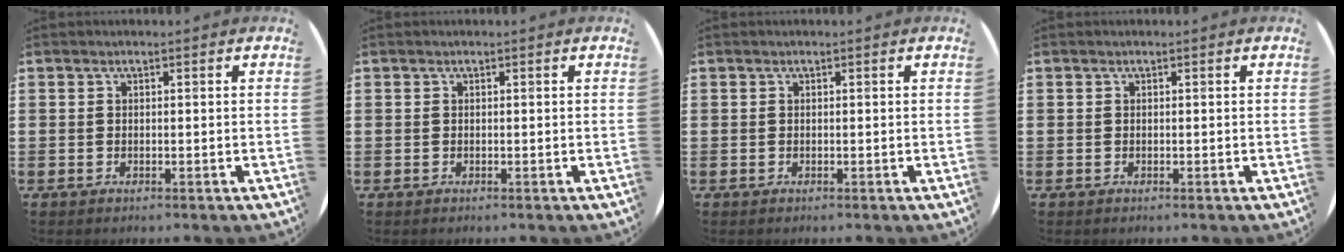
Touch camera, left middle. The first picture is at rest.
{"total": 0.0}
{"total": 0.0}
{"total": 0.0}